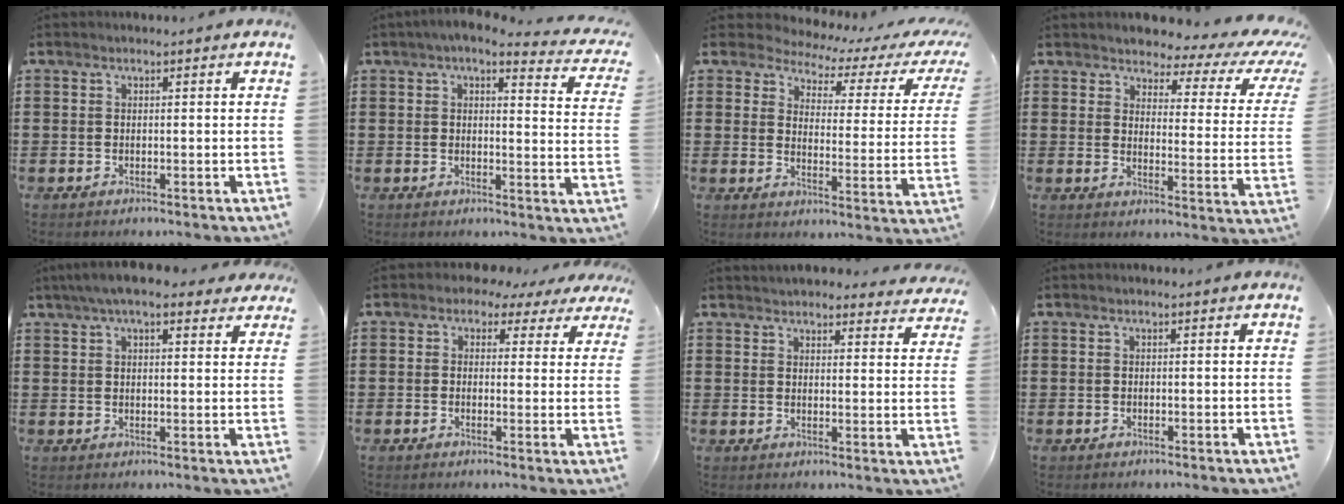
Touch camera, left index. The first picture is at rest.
{"total": 4.0, "force": [3.3, 0.3, 2.3], "torque": [-0.051, -0.017, 0.053]}
{"total": 3.4, "force": [2.8, 1.4, 1.3], "torque": [-0.041, -0.023, 0.038]}
{"total": 3.8, "force": [3.0, 1.5, 1.7], "torque": [-0.047, -0.021, 0.045]}
{"total": 6.1, "force": [4.8, 1.5, 3.5], "torque": [-0.081, 0.004, 0.088]}
{"total": 2.6, "force": [1.6, 1.8, 0.8], "torque": [-0.028, -0.002, 0.026]}
{"total": 3.6, "force": [3.6, 0.3, 0.2], "torque": [-0.009, -0.017, 0.065]}
{"total": 0.0}